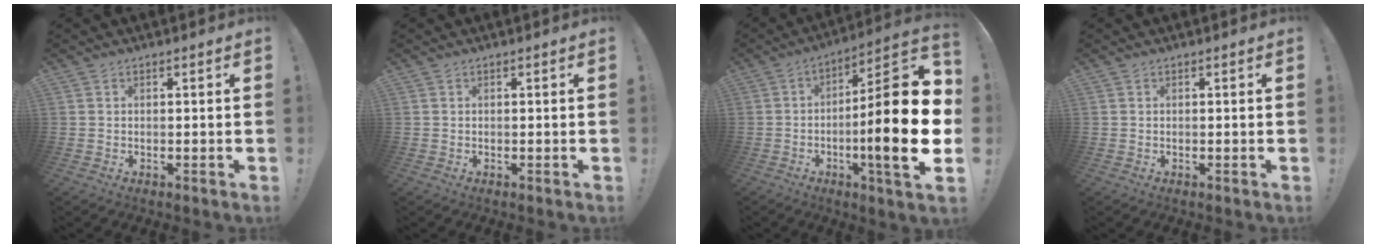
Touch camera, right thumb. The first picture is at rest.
{"total": 0.0}
{"total": 24.3, "force": [-4.2, 4.2, 23.6], "torque": [-0.379, 0.022, -0.073]}
{"total": 0.0}